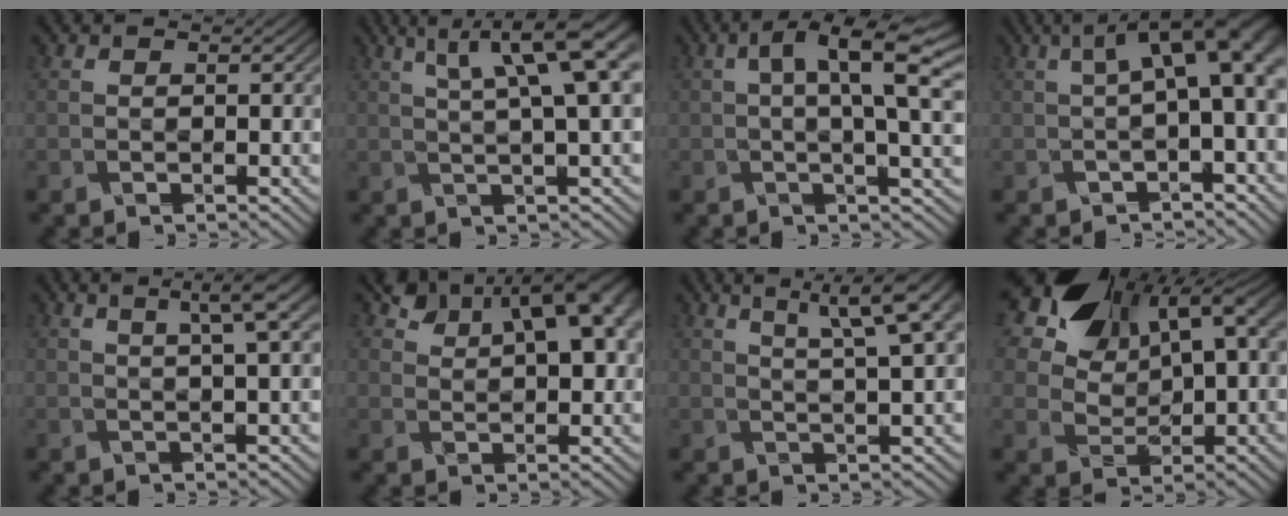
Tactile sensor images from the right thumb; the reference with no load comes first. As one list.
[{"total": 10.4, "force": [4.1, 2.2, 9.2], "torque": [-0.128, 0.027, 0.062]}, {"total": 9.3, "force": [2.1, 3.0, 8.5], "torque": [-0.134, 0.005, 0.033]}, {"total": 7.5, "force": [1.2, 2.2, 7.1], "torque": [-0.102, 0.016, 0.019]}, {"total": 4.9, "force": [2.0, 0.7, 4.4], "torque": [-0.070, 0.015, 0.035]}, {"total": 11.7, "force": [5.7, 6.2, 8.1], "torque": [-0.132, 0.016, 0.091]}, {"total": 8.8, "force": [4.6, 1.7, 7.3], "torque": [-0.106, 0.026, 0.066]}, {"total": 14.4, "force": [7.1, 8.6, 9.1], "torque": [-0.187, 0.023, 0.132]}]